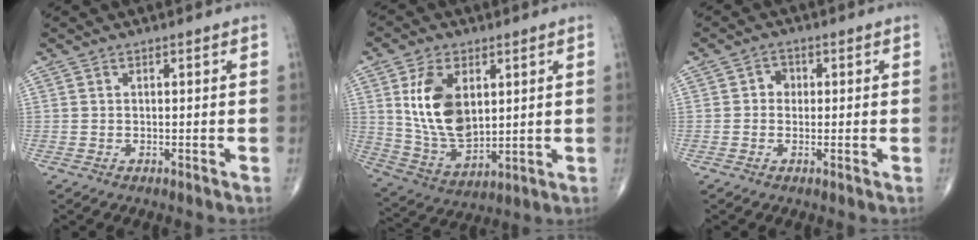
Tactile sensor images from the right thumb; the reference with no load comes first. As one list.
[{"total": 14.2, "force": [3.5, 8.6, 10.8], "torque": [-0.186, -0.021, 0.079]}, {"total": 2.4, "force": [0.1, 2.2, 1.1], "torque": [0.000, 0.007, -0.005]}]